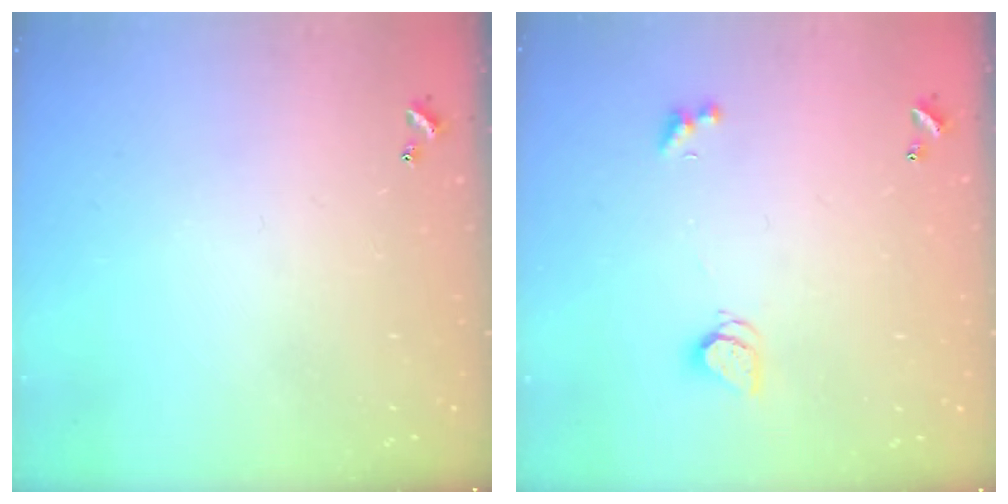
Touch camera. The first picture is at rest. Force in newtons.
{"total": 2.1, "press": 2.0, "slide": 0.3}